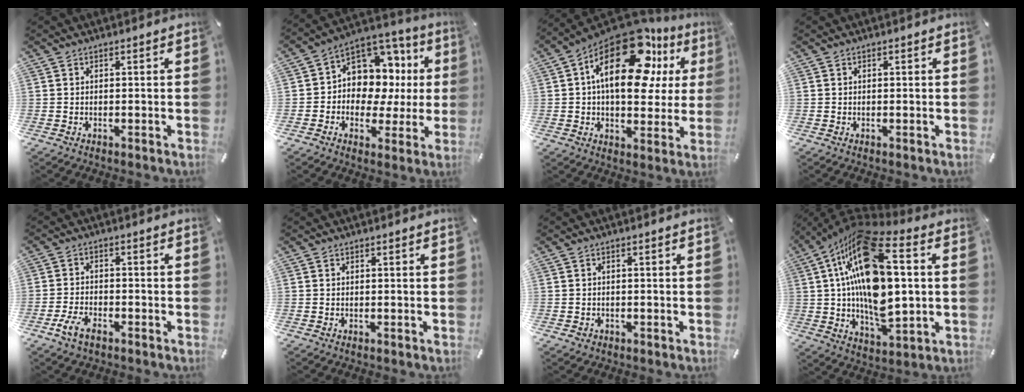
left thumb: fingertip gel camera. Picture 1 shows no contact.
{"total": 11.4, "force": [2.9, 9.7, 5.2], "torque": [-0.076, -0.044, 0.059]}
{"total": 22.4, "force": [10.0, 11.7, 16.3], "torque": [-0.261, -0.061, 0.166]}
{"total": 0.0}
{"total": 5.0, "force": [-2.8, 2.6, 3.1], "torque": [-0.075, 0.009, -0.058]}
{"total": 0.0}
{"total": 1.1, "force": [-0.3, 1.0, 0.4], "torque": [-0.009, 0.004, -0.009]}
{"total": 23.8, "force": [4.4, 11.7, 20.2], "torque": [-0.406, -0.010, 0.068]}